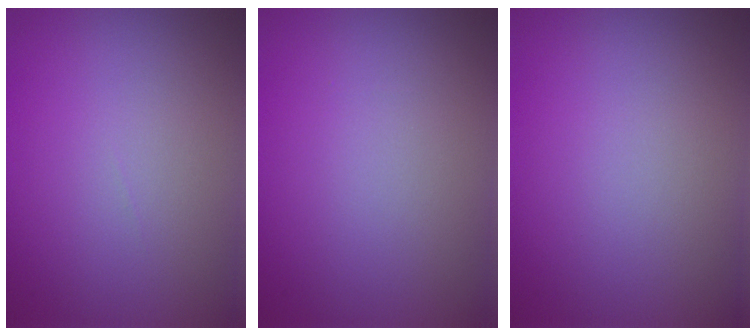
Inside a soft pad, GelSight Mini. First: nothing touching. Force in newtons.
{"total": 0.0}
{"total": 0.0}